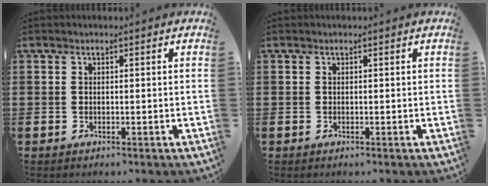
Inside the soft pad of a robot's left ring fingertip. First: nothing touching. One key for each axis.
{"total": 0.0}